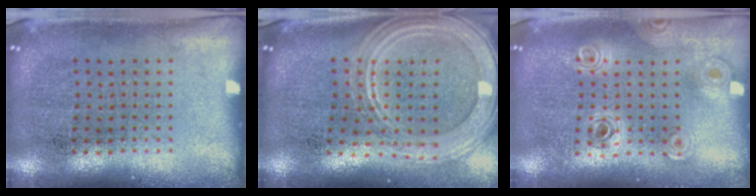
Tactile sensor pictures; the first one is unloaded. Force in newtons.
{"total": 2.7, "press": 2.3, "slide": 1.5}
{"total": 0.9, "press": 0.9, "slide": 0.1}